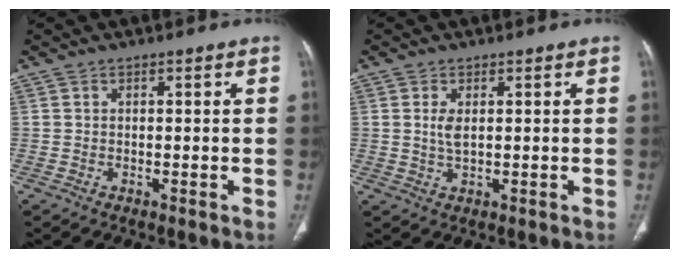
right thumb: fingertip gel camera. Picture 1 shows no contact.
{"total": 2.7, "force": [0.5, 1.2, 2.4], "torque": [-0.053, -0.005, 0.016]}